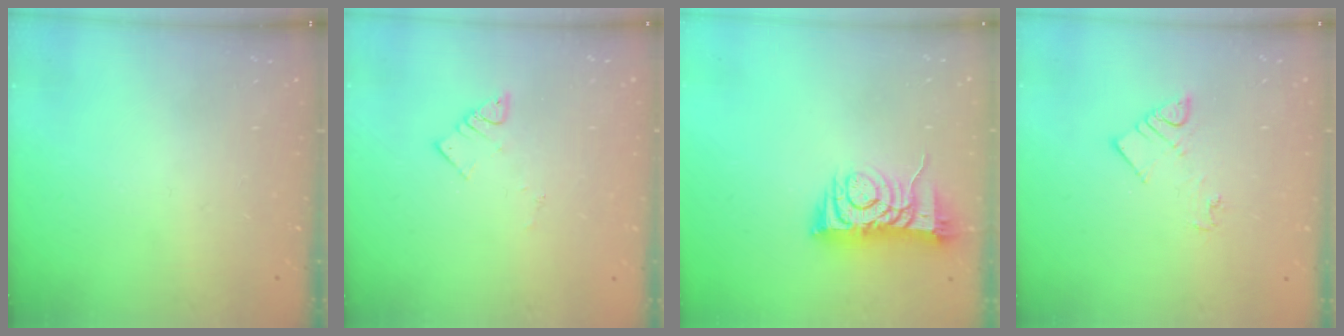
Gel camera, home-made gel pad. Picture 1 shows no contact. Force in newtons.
{"total": 3.6, "press": 3.6, "slide": 0.3}
{"total": 8.0, "press": 7.9, "slide": 1.3}
{"total": 5.0, "press": 5.0, "slide": 0.2}